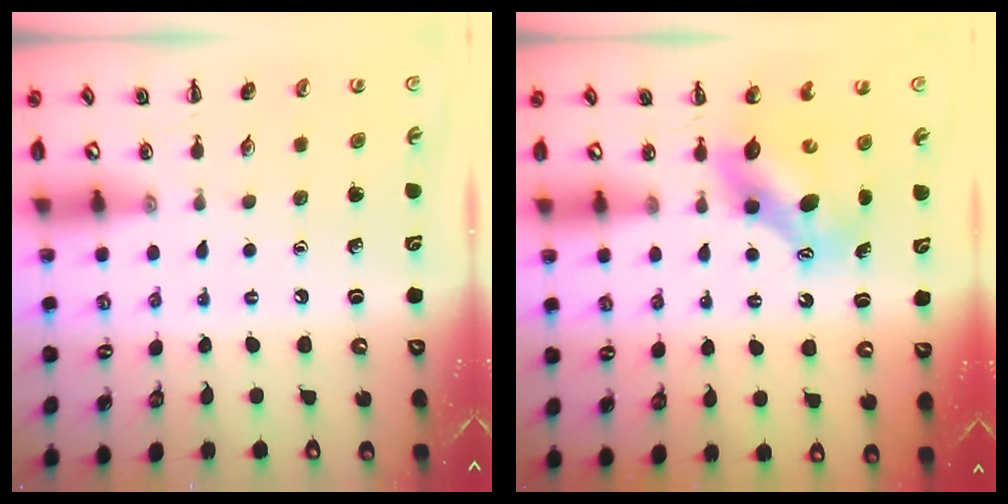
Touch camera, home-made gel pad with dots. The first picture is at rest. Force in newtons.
{"total": 6.5, "press": 6.4, "slide": 1.3}